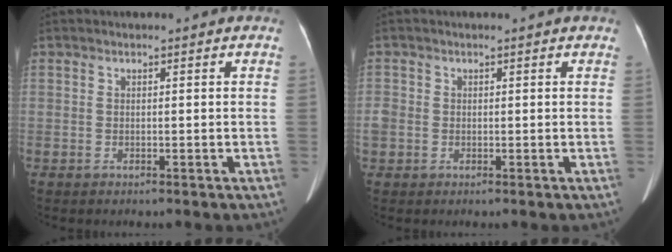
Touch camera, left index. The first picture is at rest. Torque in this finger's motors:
{"motor_torque": [0.07, -0.07, 0.02, 0.00]}